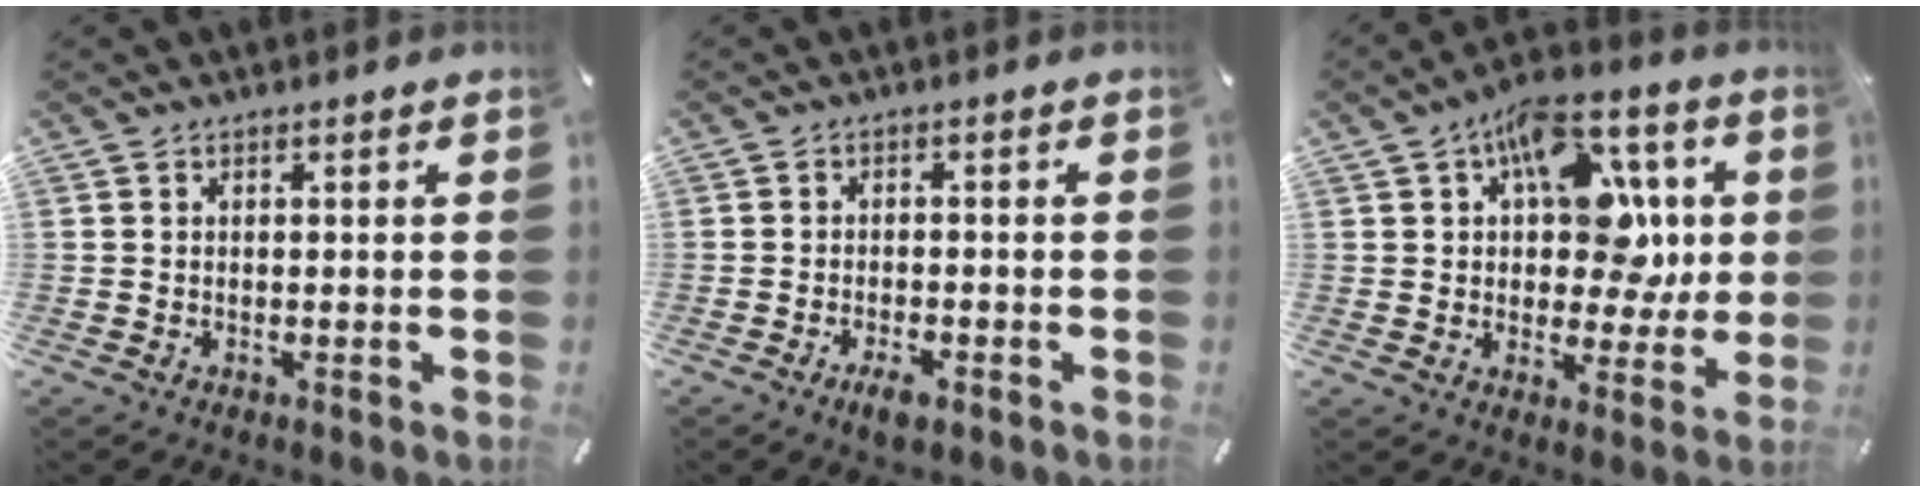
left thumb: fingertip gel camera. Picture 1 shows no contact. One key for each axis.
{"total": 3.3, "fx": -2.0, "fy": 1.1, "fz": 2.3, "tx": -0.041, "ty": 0.006, "tz": -0.036}
{"total": 15.9, "fx": 5.1, "fy": 10.2, "fz": 11.1, "tx": -0.151, "ty": -0.030, "tz": 0.095}